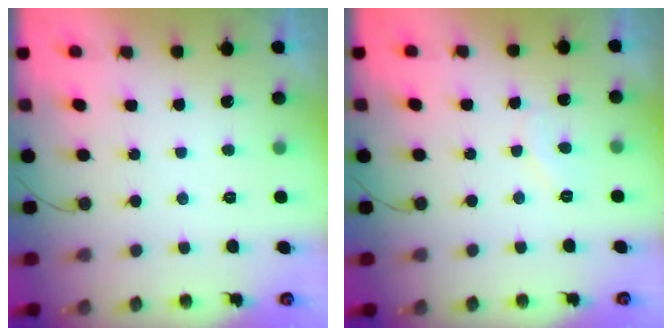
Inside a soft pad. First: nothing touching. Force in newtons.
{"total": 5.4, "press": 5.4, "slide": 0.5}